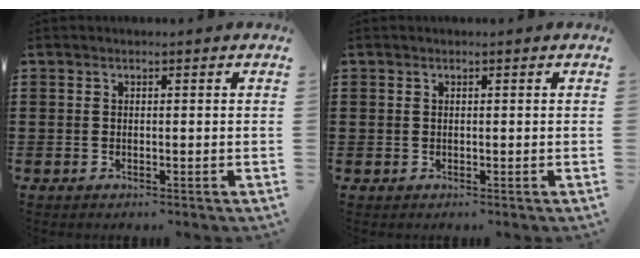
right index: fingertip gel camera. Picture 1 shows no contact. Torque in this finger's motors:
{"motor_torque": [0.45, 0.92, -0.19, -0.21]}